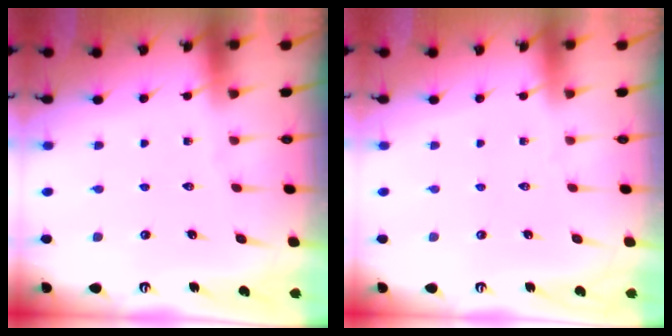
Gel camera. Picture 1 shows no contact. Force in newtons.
{"total": 0.0}